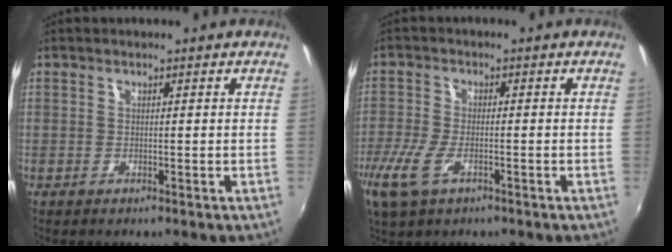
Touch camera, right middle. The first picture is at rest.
{"total": 9.2, "force": [-4.5, 4.1, 6.9], "torque": [-0.163, -0.025, -0.084]}